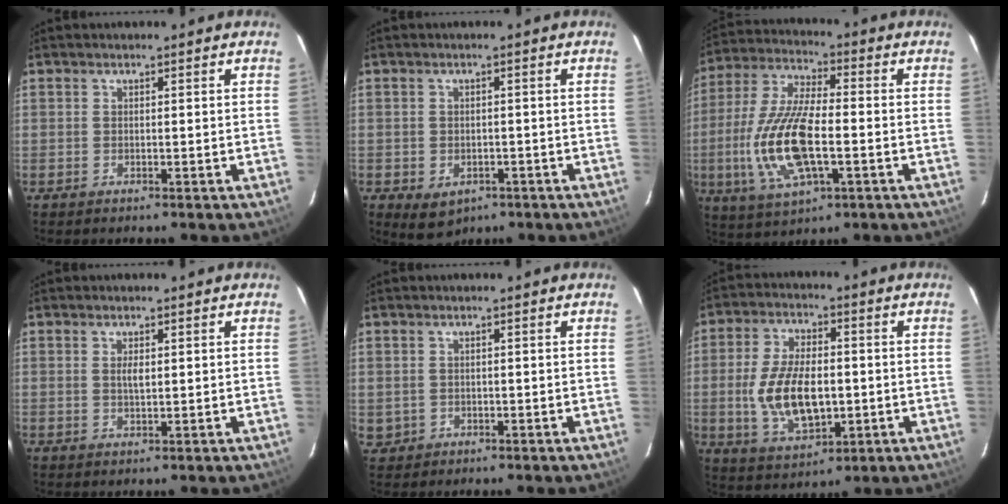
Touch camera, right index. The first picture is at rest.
{"total": 5.0, "force": [-2.2, 3.9, 2.2], "torque": [-0.045, -0.005, -0.017]}
{"total": 16.8, "force": [-3.4, 6.4, 15.2], "torque": [-0.322, -0.005, -0.063]}
{"total": 1.7, "force": [0.4, 0.7, 1.5], "torque": [-0.028, -0.001, 0.008]}
{"total": 2.6, "force": [-0.1, 2.6, 0.4], "torque": [-0.007, 0.001, 0.006]}
{"total": 13.3, "force": [-1.4, 6.8, 11.3], "torque": [-0.226, -0.004, -0.016]}